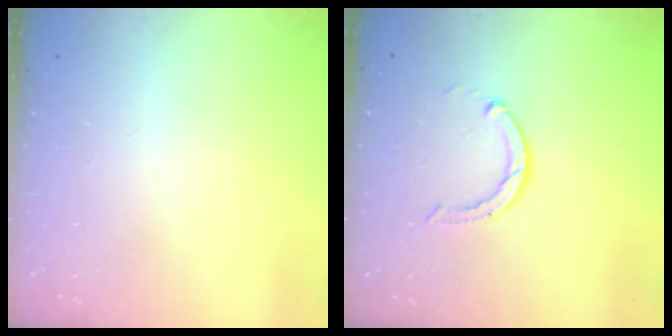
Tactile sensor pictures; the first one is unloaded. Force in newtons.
{"total": 3.6, "press": 3.5, "slide": 0.5}